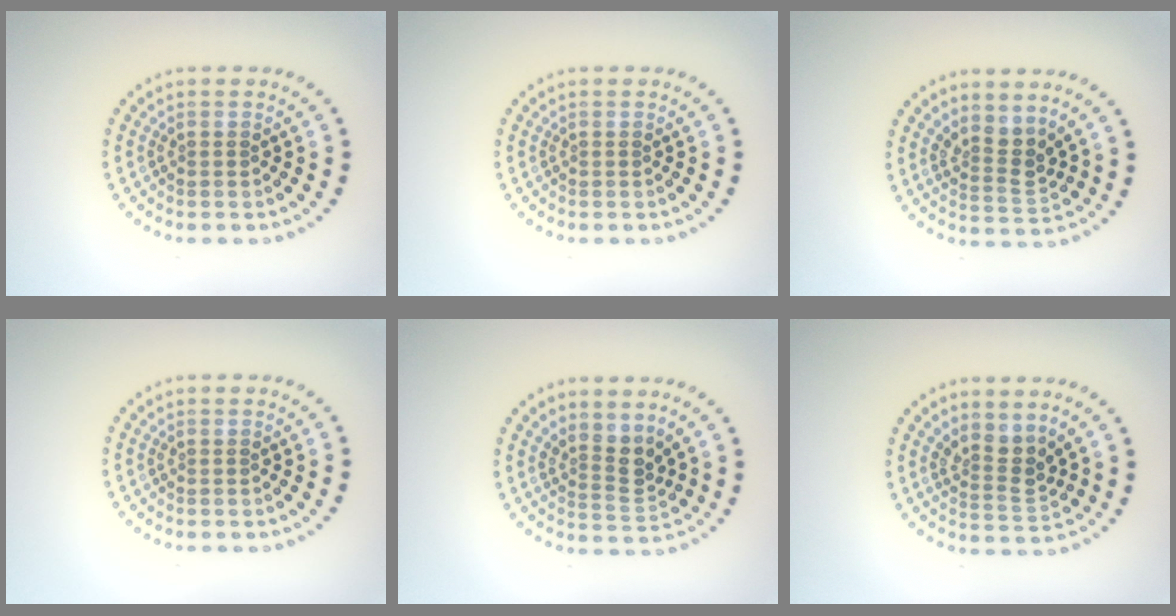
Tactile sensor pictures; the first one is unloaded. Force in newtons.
{"total": 0.0}
{"total": 2.7, "press": 2.0, "slide": 1.8}
{"total": 0.0}
{"total": 2.7, "press": 2.0, "slide": 1.8}
{"total": 2.7, "press": 2.0, "slide": 1.9}